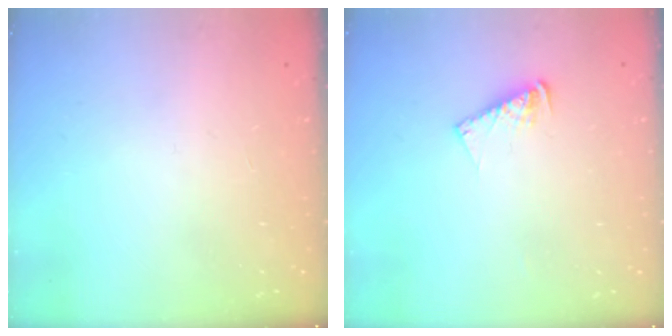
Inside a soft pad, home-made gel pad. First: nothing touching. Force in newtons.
{"total": 6.6, "press": 6.6, "slide": 0.6}